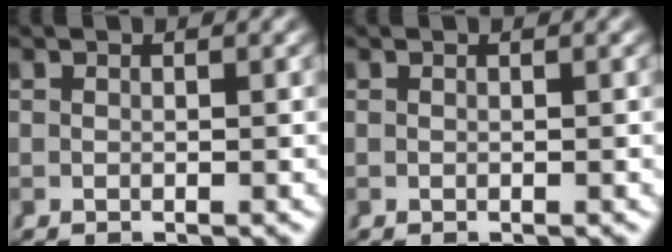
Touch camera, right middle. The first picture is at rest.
{"total": 0.0}